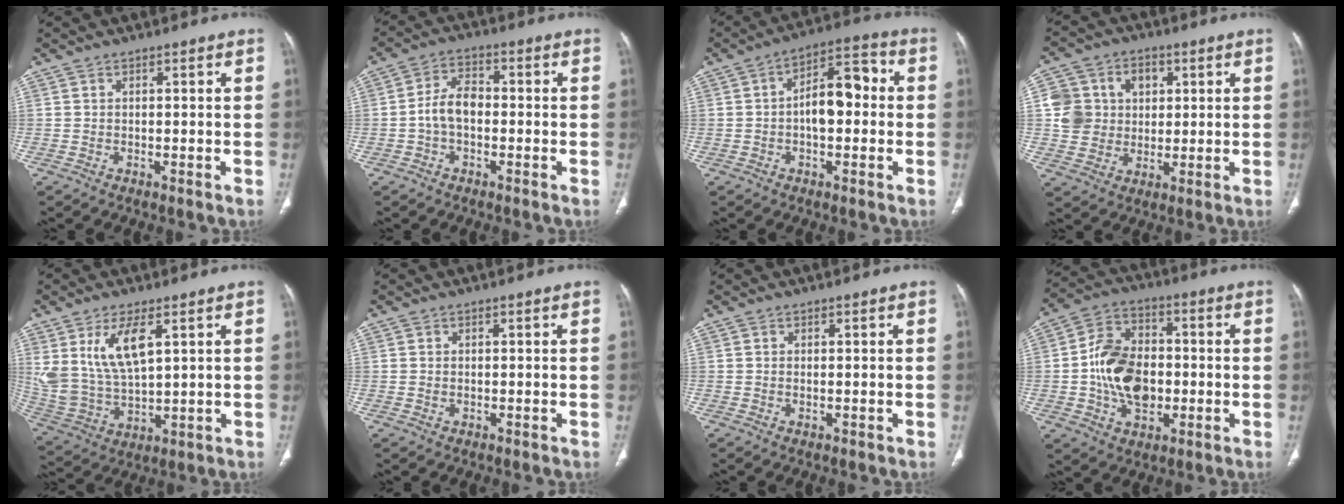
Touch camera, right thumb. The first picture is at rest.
{"total": 5.7, "force": [-1.0, 3.5, 4.3], "torque": [-0.075, 0.022, -0.026]}
{"total": 10.0, "force": [-0.1, 5.3, 8.5], "torque": [-0.116, 0.034, -0.011]}
{"total": 11.2, "force": [1.9, 10.1, 4.3], "torque": [-0.049, 0.009, 0.038]}
{"total": 12.7, "force": [5.2, 5.7, 10.1], "torque": [-0.206, -0.023, 0.119]}
{"total": 0.9, "force": [-0.1, 0.7, 0.5], "torque": [-0.012, 0.002, 0.001]}
{"total": 0.0}
{"total": 14.3, "force": [-1.5, 9.9, 10.2], "torque": [-0.161, 0.022, -0.025]}